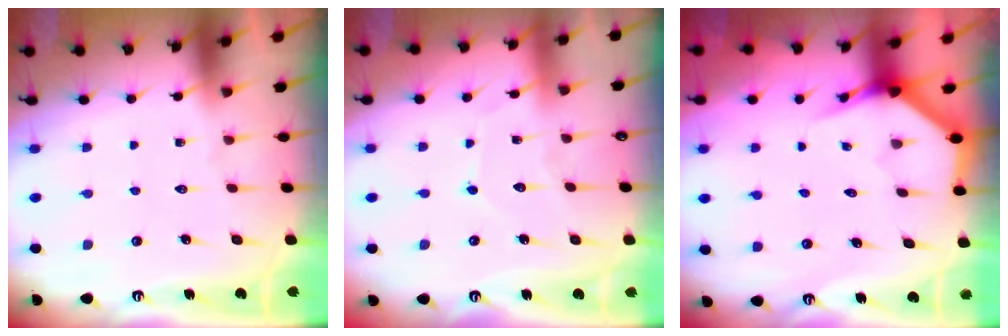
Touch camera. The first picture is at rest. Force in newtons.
{"total": 5.8, "press": 5.8, "slide": 0.7}
{"total": 4.0, "press": 4.0, "slide": 0.2}